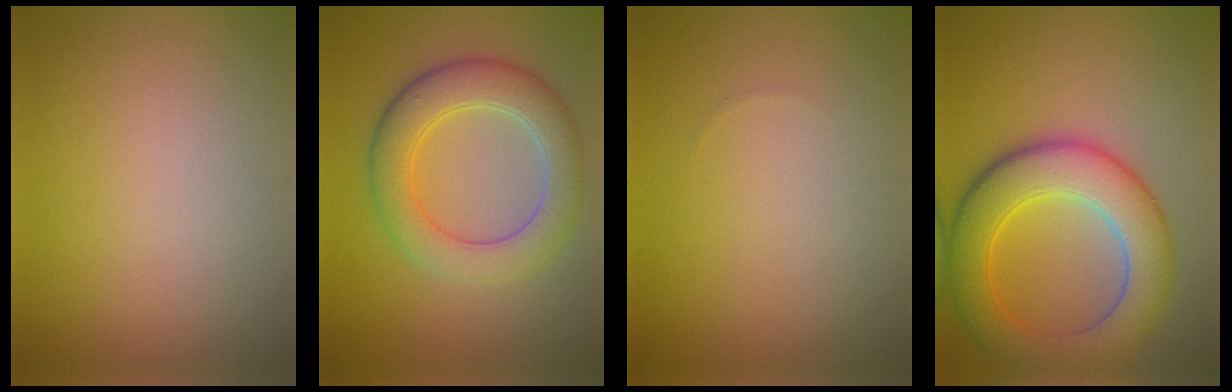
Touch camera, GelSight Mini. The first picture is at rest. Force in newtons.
{"total": 5.0, "press": 5.0, "slide": 0.4}
{"total": 0.0}
{"total": 8.5, "press": 8.5, "slide": 0.5}